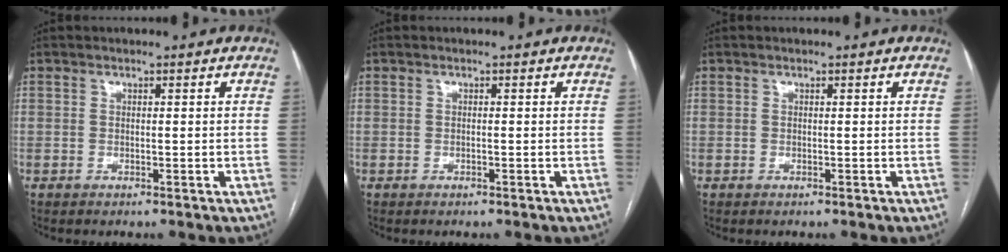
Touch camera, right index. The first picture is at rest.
{"total": 0.0}
{"total": 0.0}